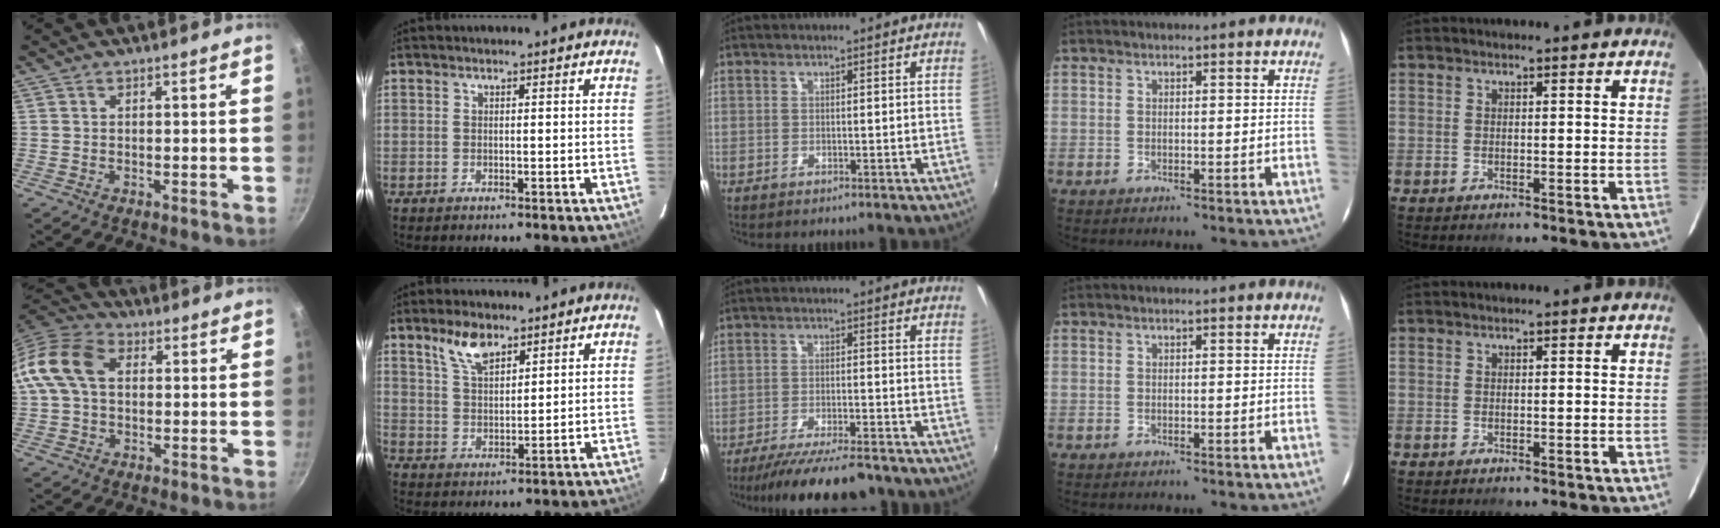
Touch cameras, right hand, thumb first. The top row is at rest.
{"thumb": {"total": 12.5, "force": [2.0, 8.6, 8.8], "torque": [-0.155, 0.025, 0.019]}, "index": {"total": 6.7, "force": [4.6, 2.9, 3.9], "torque": [-0.069, 0.005, 0.091]}, "middle": {"total": 13.4, "force": [-11.5, 2.2, 6.5], "torque": [-0.134, -0.021, -0.175]}}